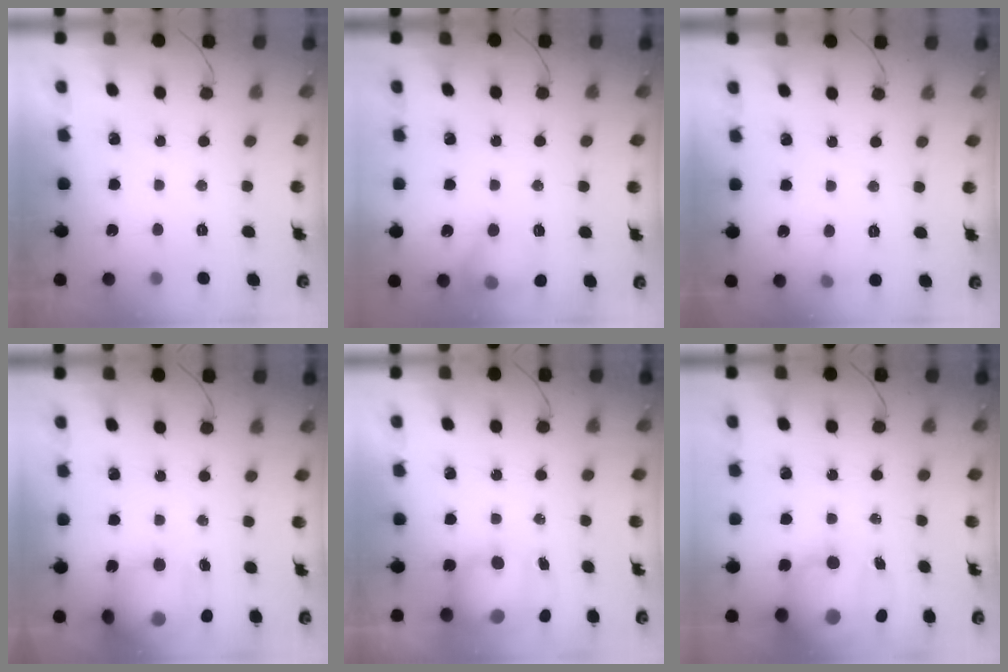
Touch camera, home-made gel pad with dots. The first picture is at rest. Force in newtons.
{"total": 11.9, "press": 11.9, "slide": 0.8}
{"total": 4.0, "press": 3.8, "slide": 1.2}
{"total": 16.4, "press": 16.1, "slide": 3.0}
{"total": 10.6, "press": 10.5, "slide": 1.4}
{"total": 17.5, "press": 16.9, "slide": 4.4}